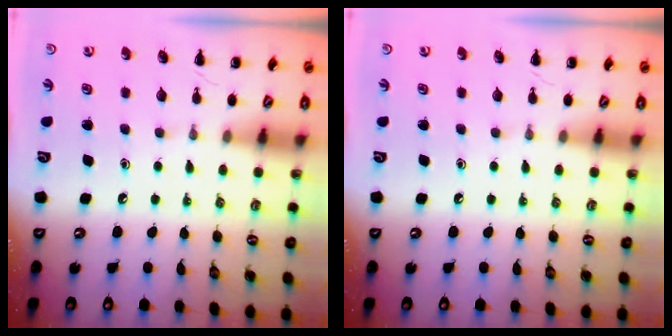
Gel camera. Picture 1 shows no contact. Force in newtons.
{"total": 0.0}